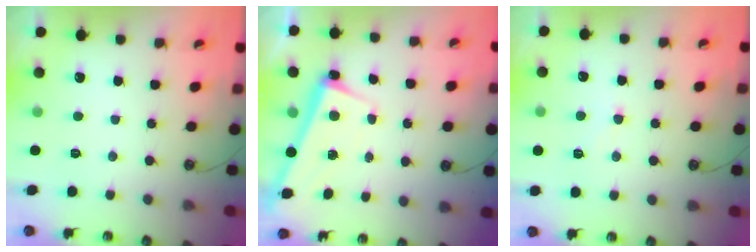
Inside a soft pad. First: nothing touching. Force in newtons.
{"total": 2.7, "press": 2.5, "slide": 1.0}
{"total": 1.4, "press": 1.2, "slide": 0.7}